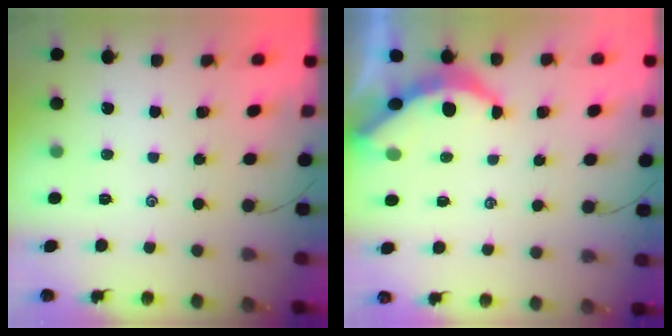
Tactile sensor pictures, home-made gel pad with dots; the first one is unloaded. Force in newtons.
{"total": 5.4, "press": 5.4, "slide": 0.4}